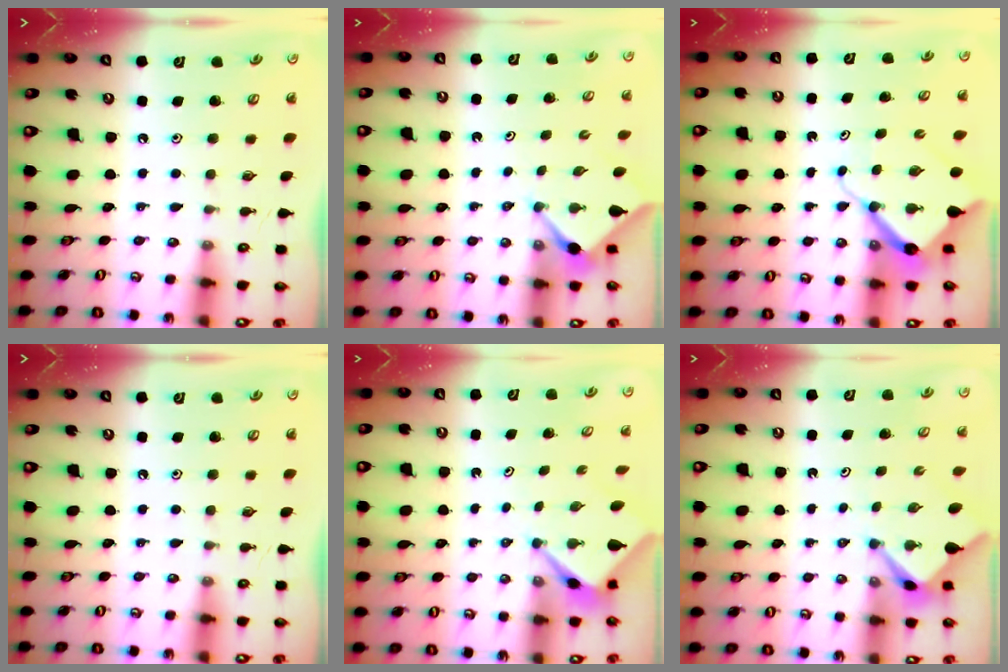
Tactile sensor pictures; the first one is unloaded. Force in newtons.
{"total": 3.0, "press": 2.9, "slide": 0.4}
{"total": 8.7, "press": 8.6, "slide": 0.7}
{"total": 0.0}
{"total": 2.7, "press": 2.7, "slide": 0.2}
{"total": 2.8, "press": 2.8, "slide": 0.3}